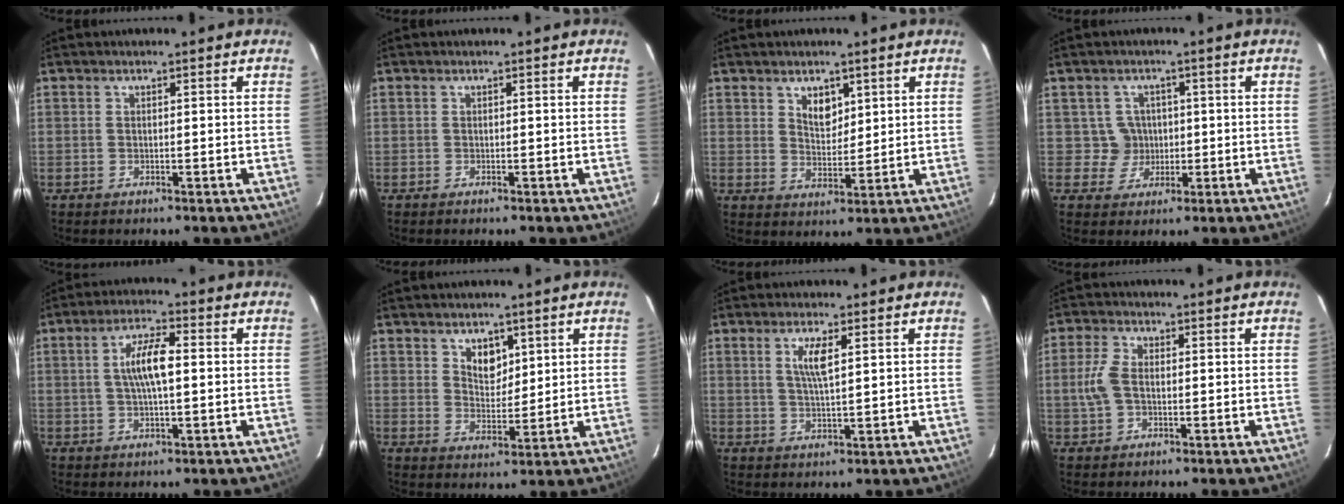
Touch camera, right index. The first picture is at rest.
{"total": 0.0}
{"total": 4.6, "force": [2.5, 2.8, 2.7], "torque": [-0.039, 0.003, 0.045]}
{"total": 4.1, "force": [0.1, 4.1, 0.0], "torque": [-0.001, 0.018, 0.007]}
{"total": 7.1, "force": [0.5, 2.1, 6.7], "torque": [-0.127, 0.009, 0.013]}
{"total": 4.9, "force": [2.6, 3.1, 2.7], "torque": [-0.038, 0.002, 0.049]}
{"total": 4.1, "force": [1.5, 0.6, 3.8], "torque": [-0.074, -0.001, 0.029]}
{"total": 4.9, "force": [-0.4, 3.0, 3.9], "torque": [-0.092, 0.007, -0.004]}